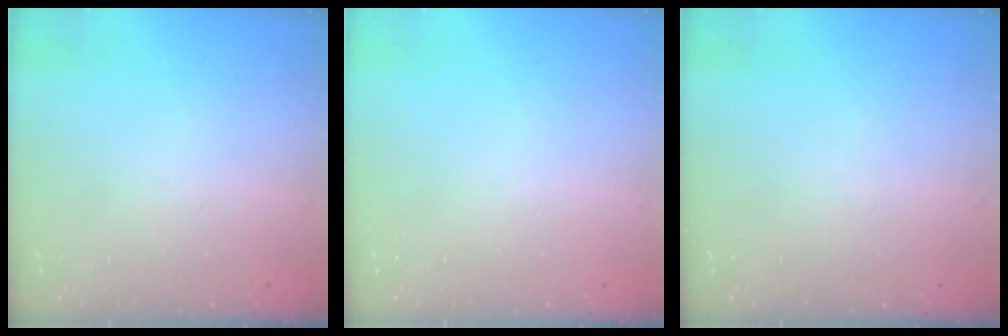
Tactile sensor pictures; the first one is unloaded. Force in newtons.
{"total": 0.0}
{"total": 0.0}